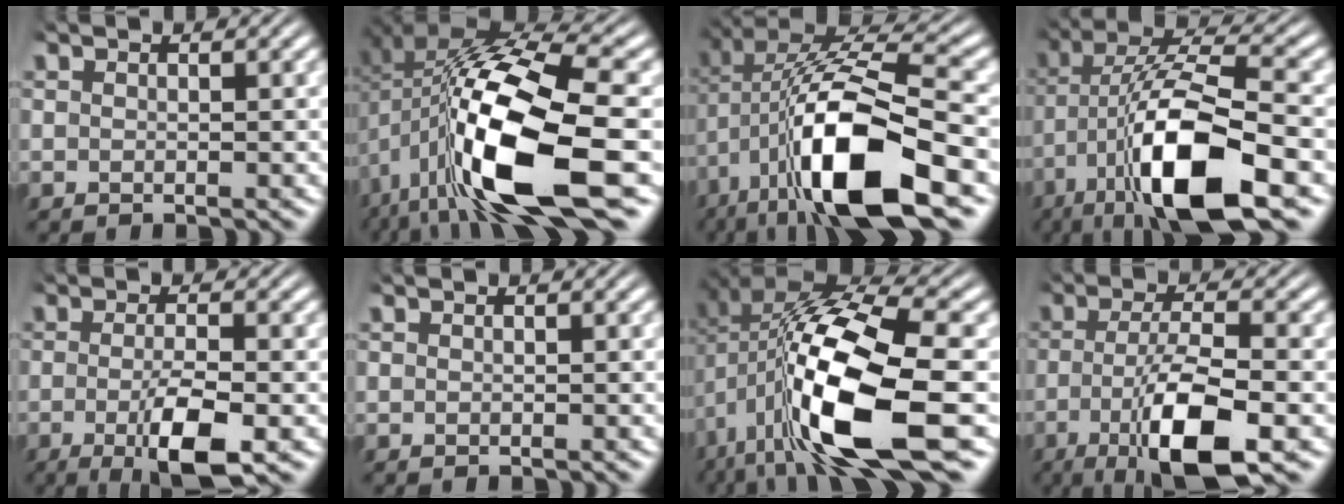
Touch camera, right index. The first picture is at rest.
{"total": 14.3, "force": [-0.7, 7.0, 12.5], "torque": [-0.237, -0.020, 0.000]}
{"total": 12.4, "force": [-2.0, 5.4, 11.0], "torque": [-0.203, -0.025, -0.015]}
{"total": 10.6, "force": [-1.5, 4.3, 9.6], "torque": [-0.180, -0.021, -0.009]}
{"total": 5.6, "force": [-2.2, 1.1, 5.0], "torque": [-0.085, -0.018, -0.027]}
{"total": 0.0}
{"total": 12.9, "force": [-0.6, 6.0, 11.4], "torque": [-0.219, -0.020, -0.001]}
{"total": 8.4, "force": [-3.3, 1.9, 7.4], "torque": [-0.128, -0.017, -0.043]}